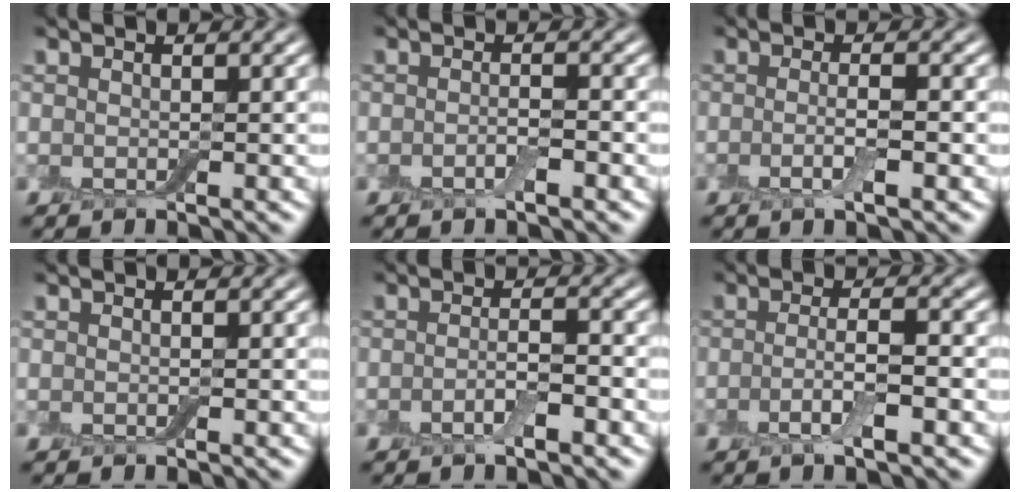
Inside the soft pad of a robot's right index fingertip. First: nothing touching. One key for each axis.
{"total": 1.3, "fx": -0.6, "fy": 0.3, "fz": 1.1, "tx": -0.021, "ty": -0.001, "tz": -0.013}
{"total": 2.4, "fx": -0.6, "fy": 0.4, "fz": 2.2, "tx": -0.043, "ty": -0.003, "tz": -0.015}
{"total": 0.0}
{"total": 2.1, "fx": -1.0, "fy": 0.4, "fz": 1.9, "tx": -0.034, "ty": 0.002, "tz": -0.020}
{"total": 3.3, "fx": -1.1, "fy": 0.6, "fz": 3.0, "tx": -0.056, "ty": 0.003, "tz": -0.025}